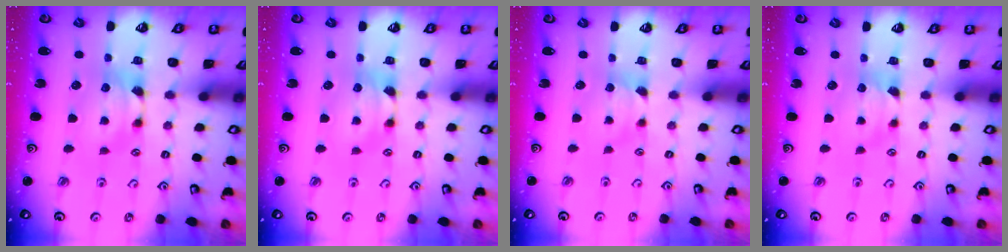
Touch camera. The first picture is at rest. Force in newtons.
{"total": 0.0}
{"total": 1.8, "press": 1.7, "slide": 0.5}
{"total": 0.8, "press": 0.7, "slide": 0.2}